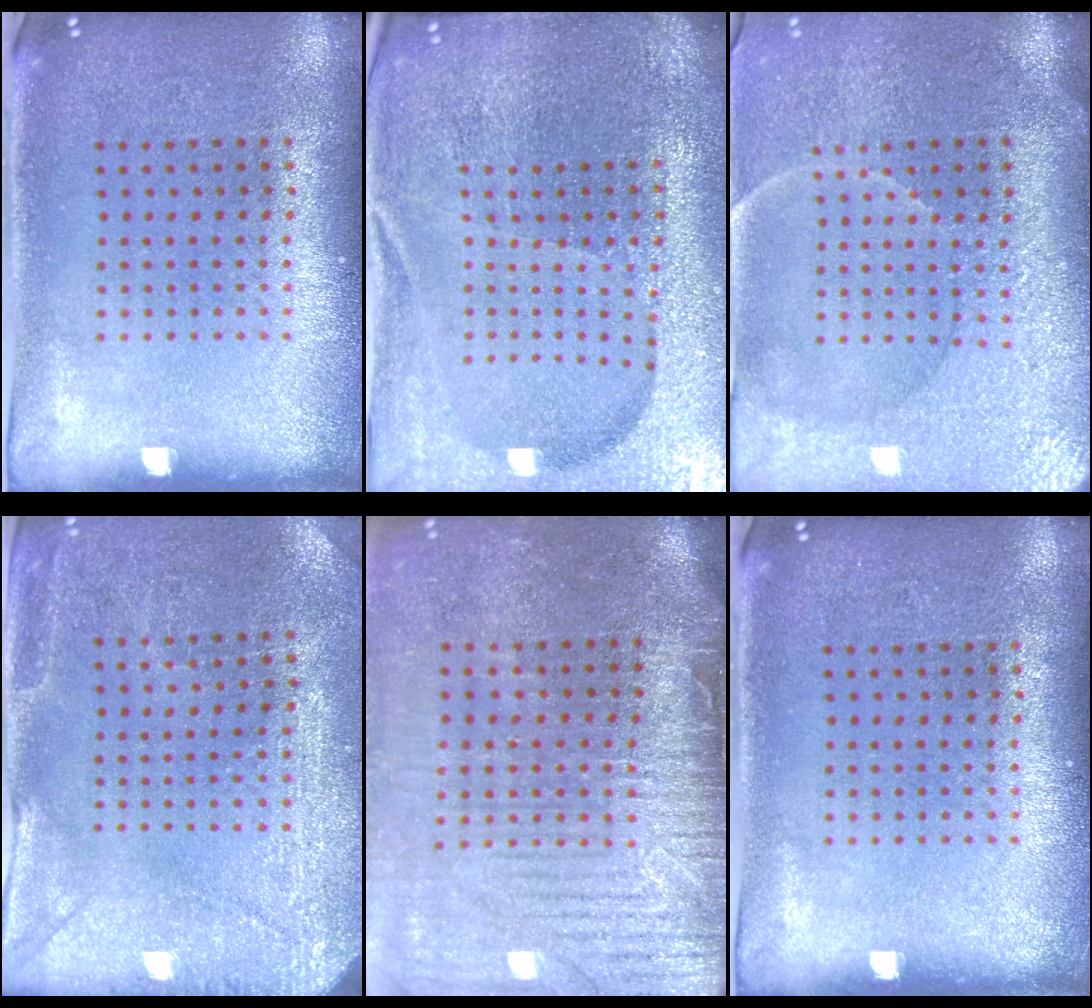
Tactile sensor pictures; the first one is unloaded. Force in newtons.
{"total": 5.1, "press": 4.7, "slide": 1.8}
{"total": 3.8, "press": 3.6, "slide": 1.3}
{"total": 2.9, "press": 2.8, "slide": 0.6}
{"total": 4.2, "press": 3.6, "slide": 2.1}
{"total": 0.0}